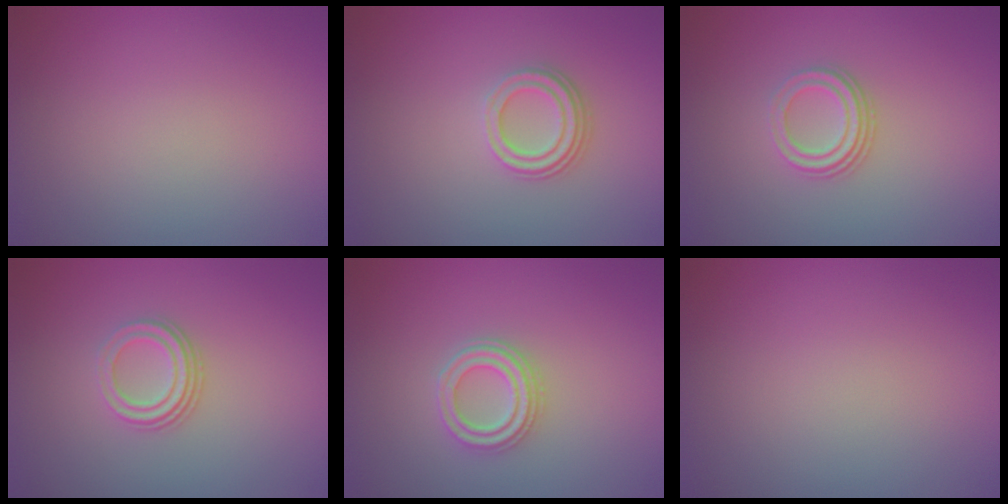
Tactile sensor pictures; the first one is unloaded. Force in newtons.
{"total": 3.1, "press": 2.2, "slide": 2.2}
{"total": 3.0, "press": 2.2, "slide": 2.0}
{"total": 3.0, "press": 2.2, "slide": 2.0}
{"total": 2.9, "press": 2.7, "slide": 1.2}
{"total": 0.0}